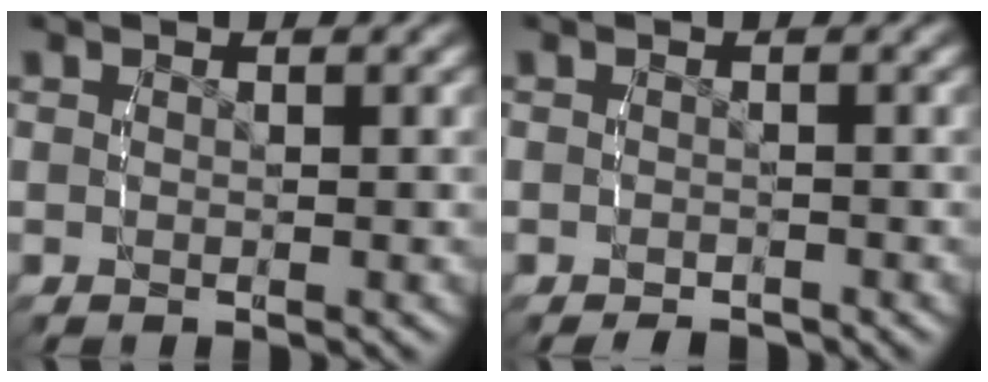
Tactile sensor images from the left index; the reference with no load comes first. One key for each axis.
{"total": 1.7, "fx": -1.6, "fy": 0.5, "fz": 0.2, "tx": -0.011, "ty": -0.008, "tz": -0.024}